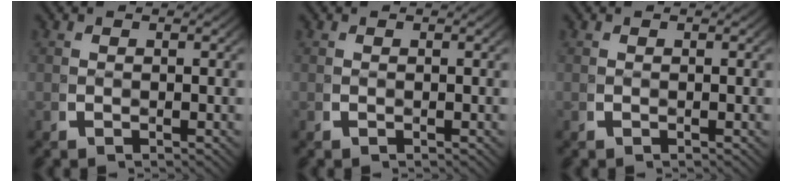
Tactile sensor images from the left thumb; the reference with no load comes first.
{"total": 0.0}
{"total": 0.0}